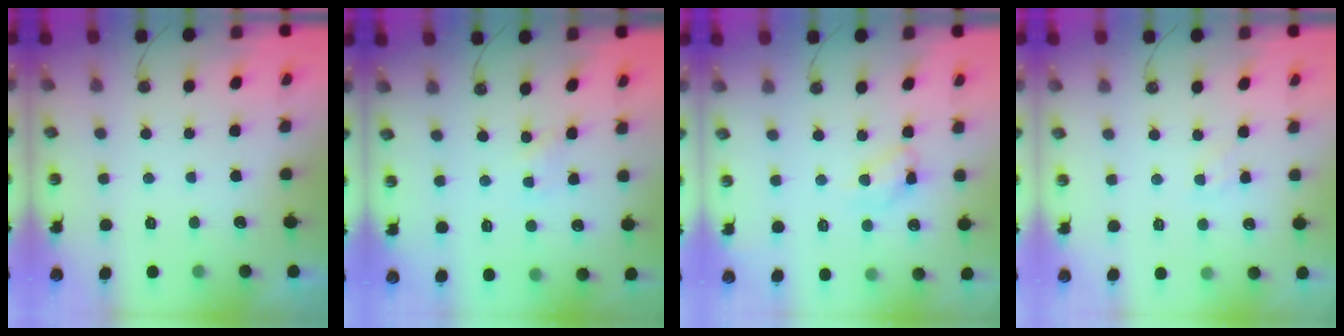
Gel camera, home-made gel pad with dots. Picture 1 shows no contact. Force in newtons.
{"total": 2.3, "press": 2.3, "slide": 0.3}
{"total": 10.9, "press": 10.9, "slide": 0.9}
{"total": 4.0, "press": 4.0, "slide": 0.4}